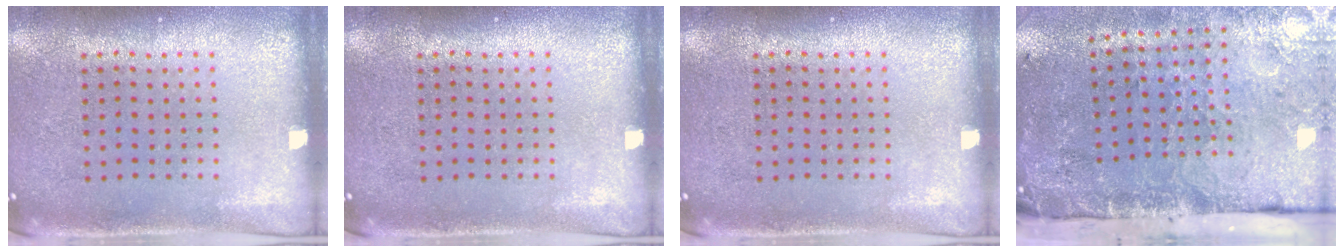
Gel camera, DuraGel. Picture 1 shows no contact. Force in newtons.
{"total": 0.0}
{"total": 0.0}
{"total": 5.0, "press": 3.7, "slide": 3.4}